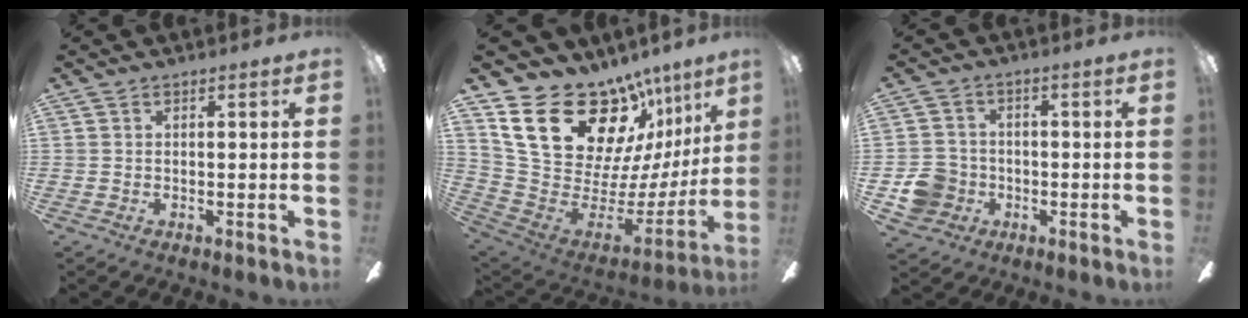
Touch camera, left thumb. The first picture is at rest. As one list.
[{"total": 26.6, "force": [16.5, 14.4, 15.1], "torque": [-0.256, -0.103, 0.328]}, {"total": 8.2, "force": [-2.5, 7.5, 2.1], "torque": [-0.060, 0.026, -0.042]}]